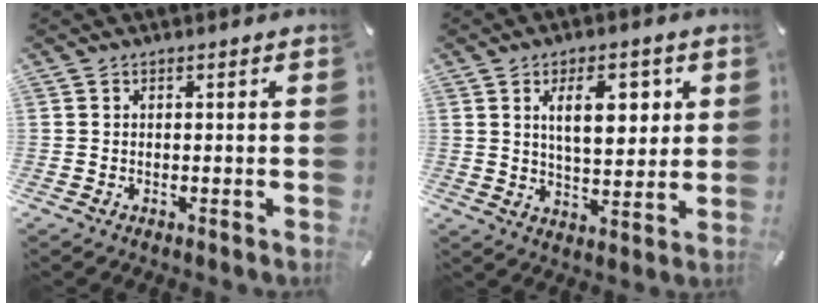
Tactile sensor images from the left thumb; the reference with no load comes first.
{"total": 11.1, "force": [4.1, 5.6, 8.7], "torque": [-0.131, -0.004, 0.066]}